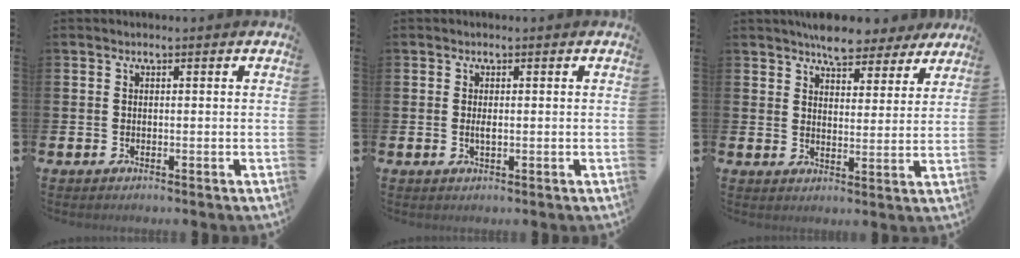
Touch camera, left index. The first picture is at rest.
{"total": 1.2, "force": [0.1, 0.4, 1.1], "torque": [-0.021, 0.003, 0.000]}
{"total": 7.0, "force": [6.5, 2.2, 1.2], "torque": [-0.032, -0.035, 0.118]}